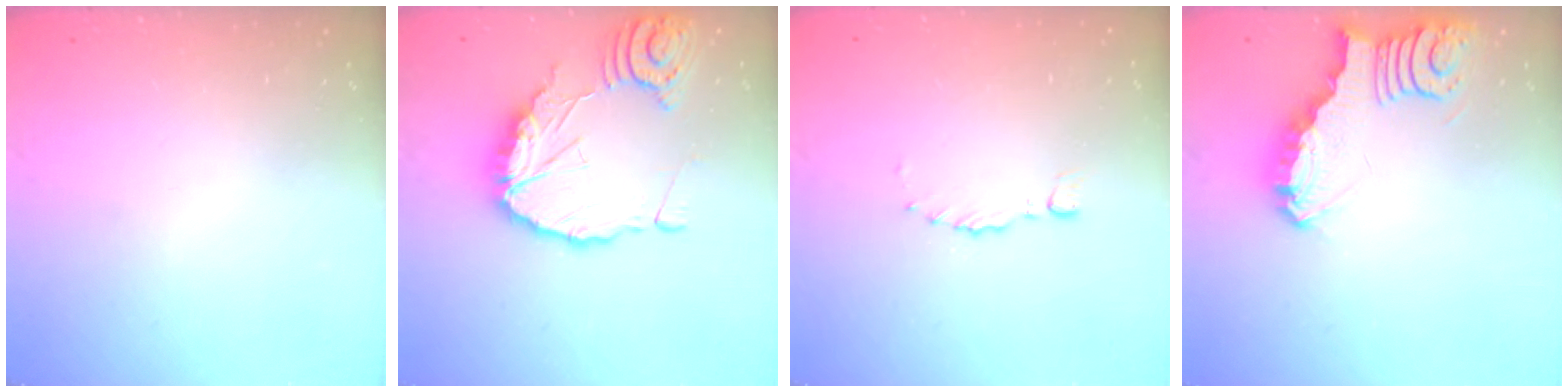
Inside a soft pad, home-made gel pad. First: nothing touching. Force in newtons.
{"total": 16.5, "press": 16.5, "slide": 1.6}
{"total": 0.0}
{"total": 3.7, "press": 3.7, "slide": 0.4}